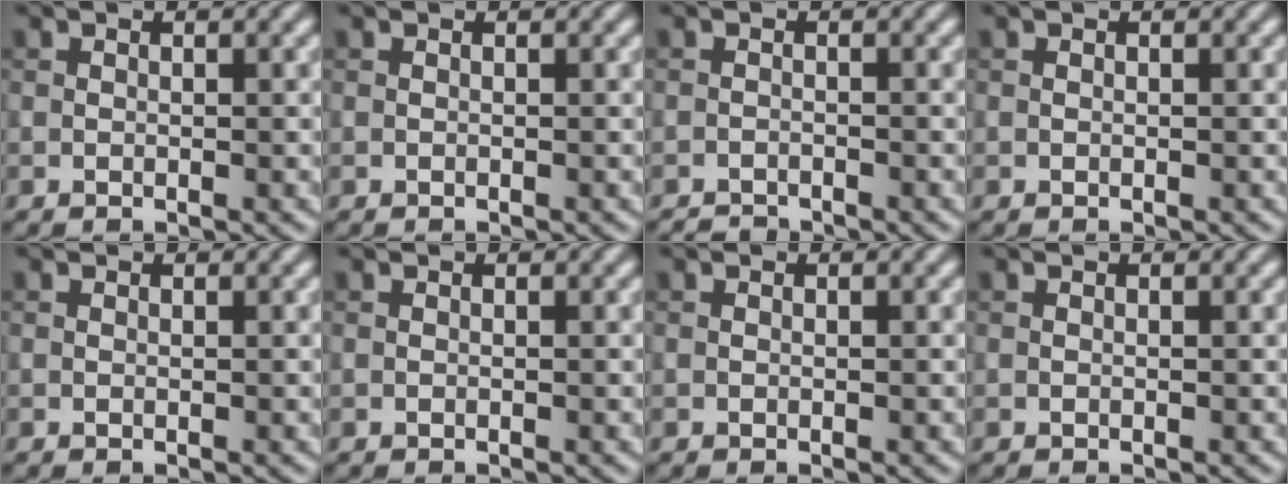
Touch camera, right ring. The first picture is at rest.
{"total": 0.0}
{"total": 1.4, "force": [-1.4, 0.2, 0.0], "torque": [0.005, -0.002, -0.026]}
{"total": 0.0}
{"total": 0.0}
{"total": 0.0}
{"total": 0.0}
{"total": 0.0}